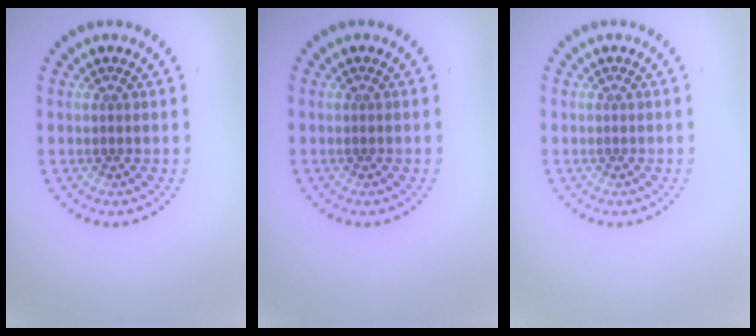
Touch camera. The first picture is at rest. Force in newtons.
{"total": 0.0}
{"total": 0.0}